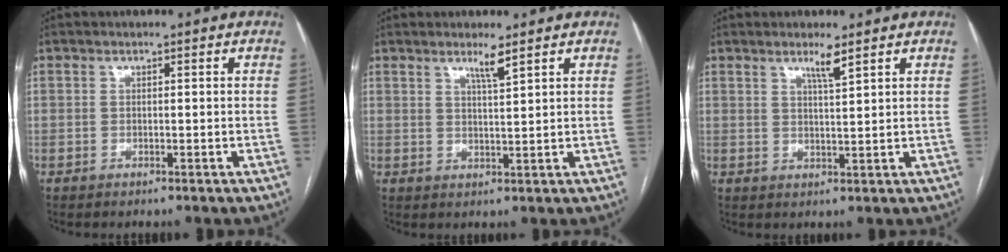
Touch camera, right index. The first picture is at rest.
{"total": 2.8, "force": [2.0, -0.3, 2.0], "torque": [-0.037, -0.008, 0.038]}
{"total": 3.0, "force": [2.1, -0.3, 2.1], "torque": [-0.040, -0.007, 0.039]}